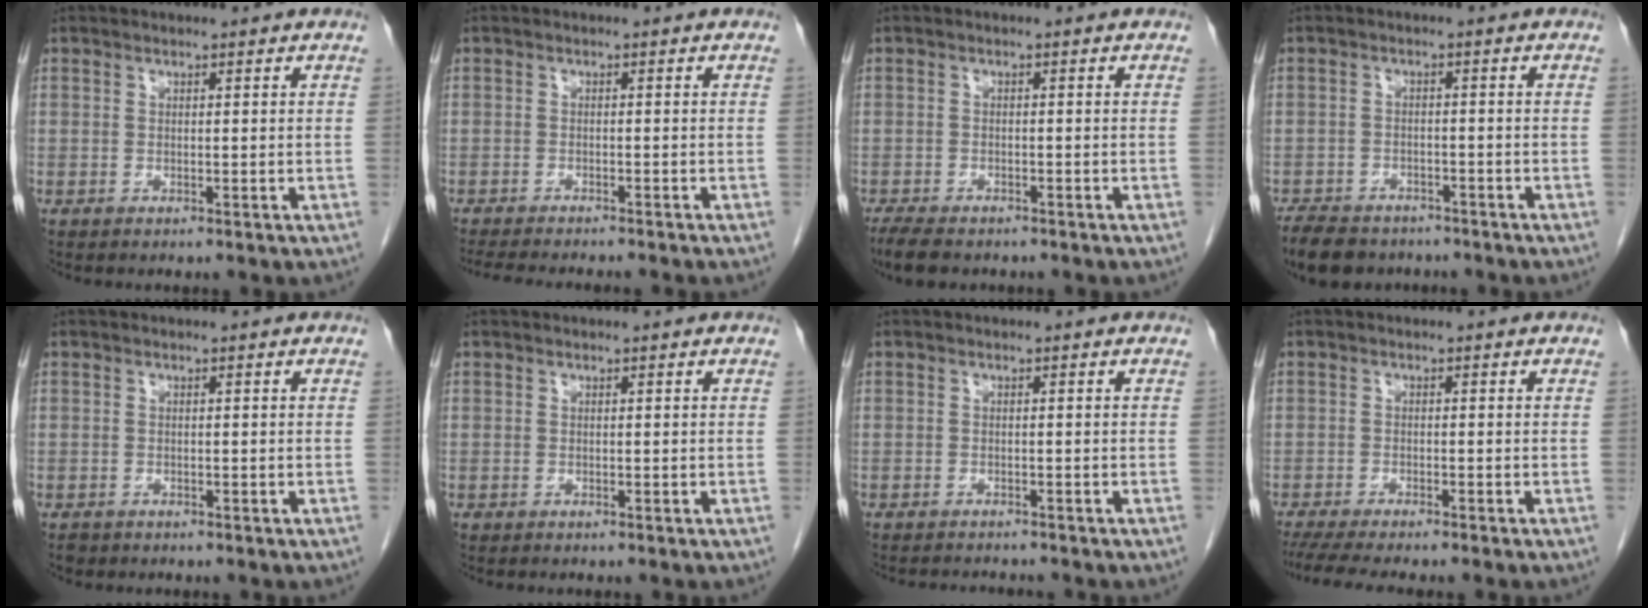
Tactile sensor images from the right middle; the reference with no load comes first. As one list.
[{"total": 10.3, "force": [-9.2, 1.2, 4.6], "torque": [-0.059, -0.017, -0.125]}, {"total": 5.8, "force": [-4.7, 2.0, 2.8], "torque": [-0.050, -0.013, -0.072]}, {"total": 9.2, "force": [-7.5, 4.2, 3.4], "torque": [-0.062, -0.007, -0.111]}, {"total": 1.0, "force": [-0.8, 0.7, 0.0], "torque": [-0.010, 0.001, -0.012]}, {"total": 0.0}, {"total": 3.2, "force": [-3.2, 0.3, 0.5], "torque": [-0.002, -0.007, -0.045]}, {"total": 8.3, "force": [-7.1, 0.3, 4.3], "torque": [-0.057, -0.015, -0.111]}]